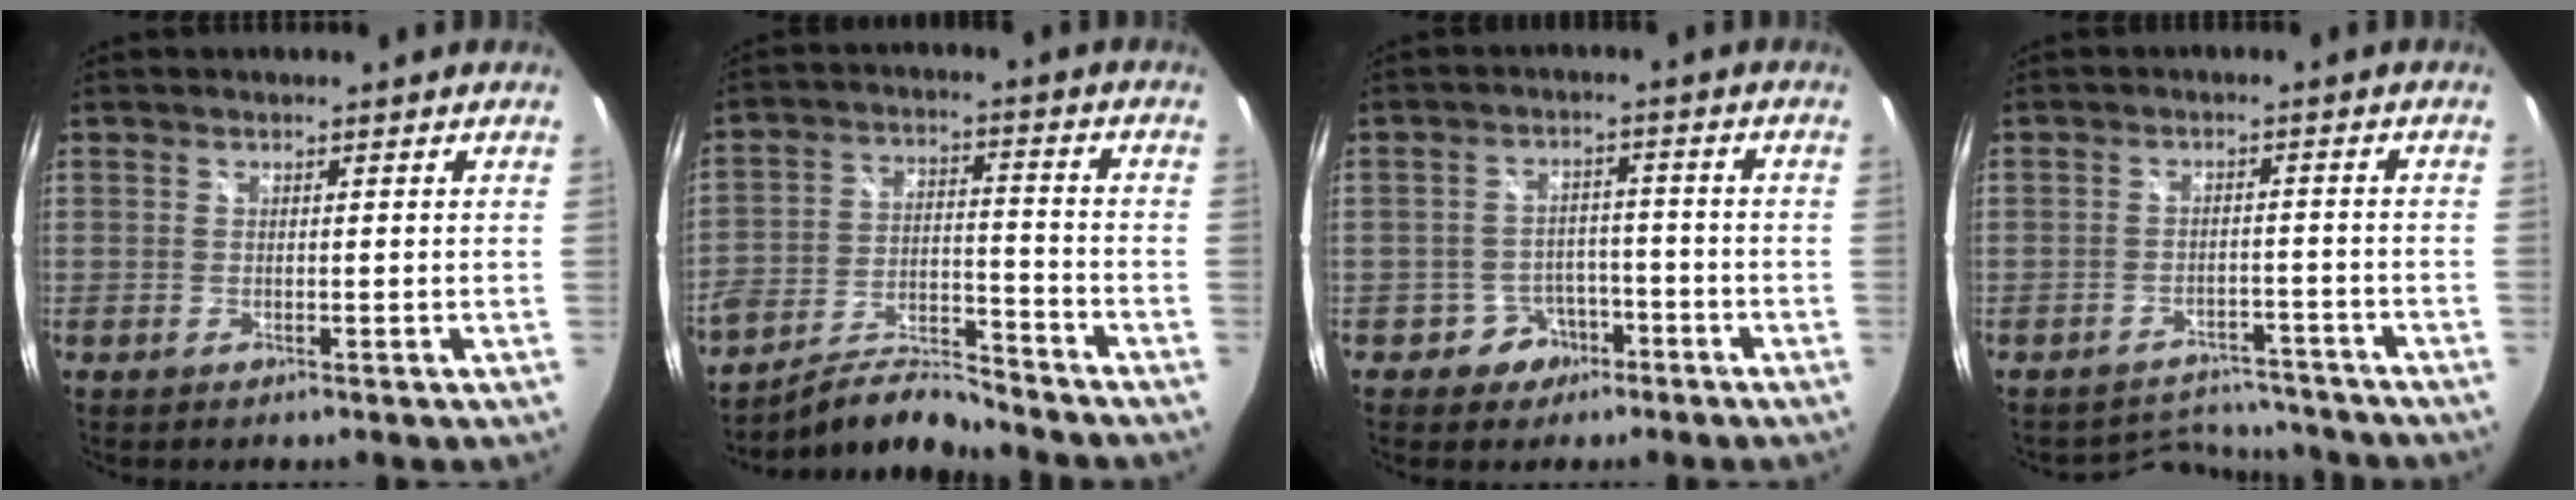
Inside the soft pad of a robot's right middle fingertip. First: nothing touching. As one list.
[{"total": 10.2, "force": [-9.5, 1.5, 3.2], "torque": [-0.062, 0.001, -0.175]}, {"total": 5.4, "force": [-3.3, 4.2, 0.8], "torque": [-0.024, 0.020, -0.043]}, {"total": 8.0, "force": [-7.5, 2.5, 0.0], "torque": [-0.008, 0.022, -0.102]}]